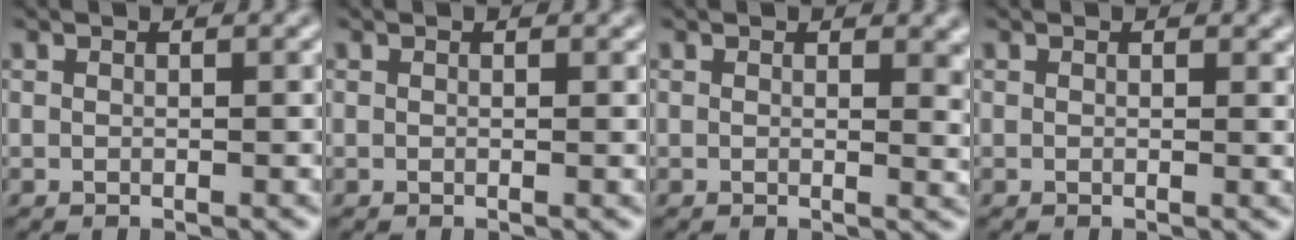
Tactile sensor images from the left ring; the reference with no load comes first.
{"total": 0.0}
{"total": 2.5, "force": [0.7, 1.2, 2.1], "torque": [-0.019, -0.004, 0.010]}
{"total": 0.7, "force": [0.2, 0.5, 0.5], "torque": [-0.006, -0.003, 0.003]}